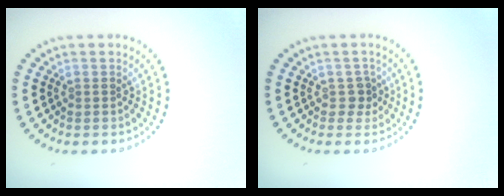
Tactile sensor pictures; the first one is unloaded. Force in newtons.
{"total": 1.3, "press": 1.0, "slide": 0.8}